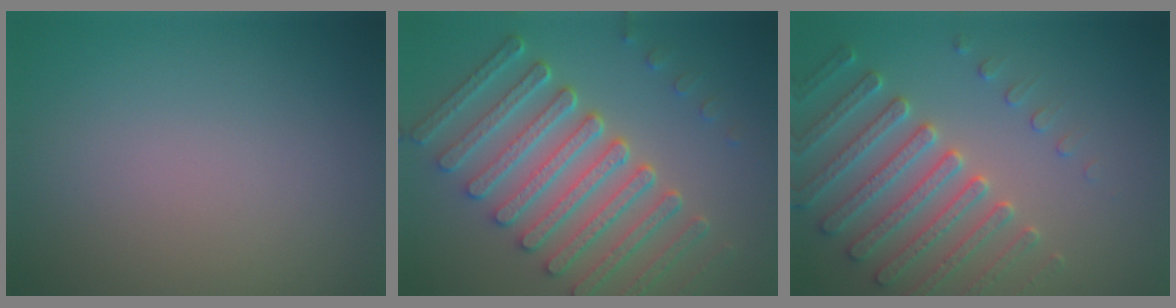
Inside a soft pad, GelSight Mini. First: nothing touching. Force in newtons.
{"total": 7.7, "press": 6.1, "slide": 4.8}
{"total": 4.5, "press": 4.5, "slide": 0.6}